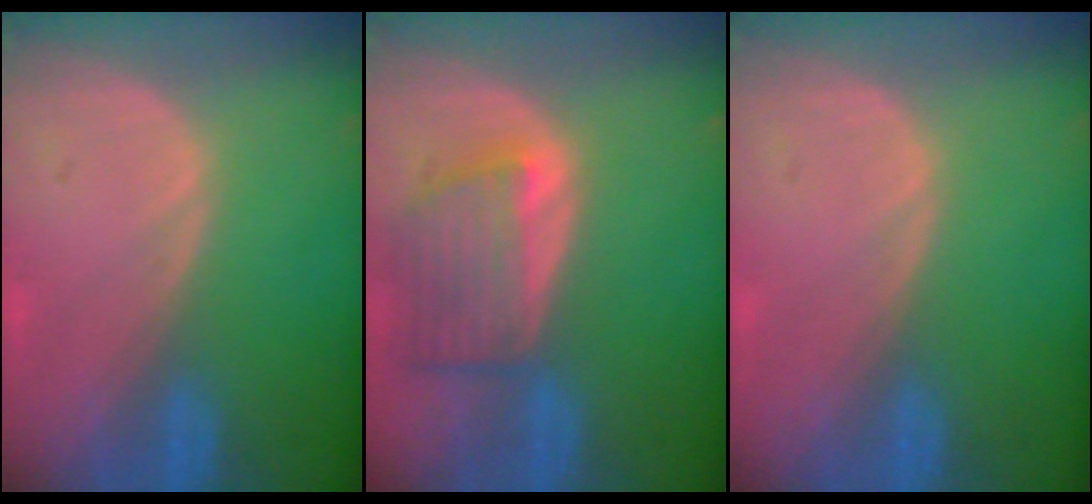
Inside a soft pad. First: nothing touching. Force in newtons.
{"total": 7.0, "press": 6.6, "slide": 2.4}
{"total": 0.0}